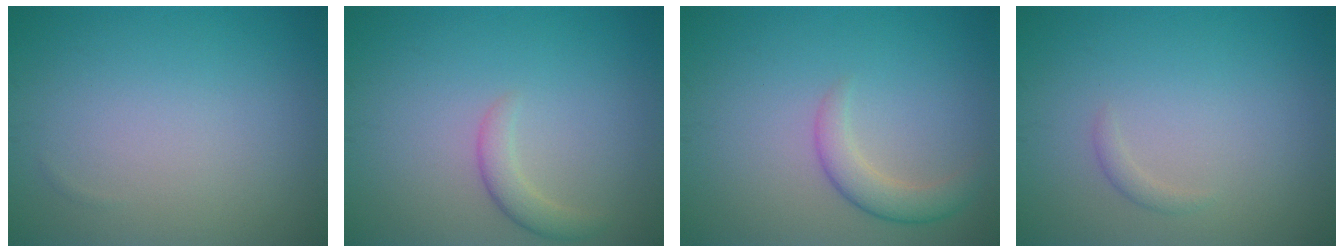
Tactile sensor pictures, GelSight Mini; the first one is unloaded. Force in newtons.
{"total": 1.9, "press": 1.9, "slide": 0.2}
{"total": 2.6, "press": 2.6, "slide": 0.1}
{"total": 0.8, "press": 0.8, "slide": 0.1}